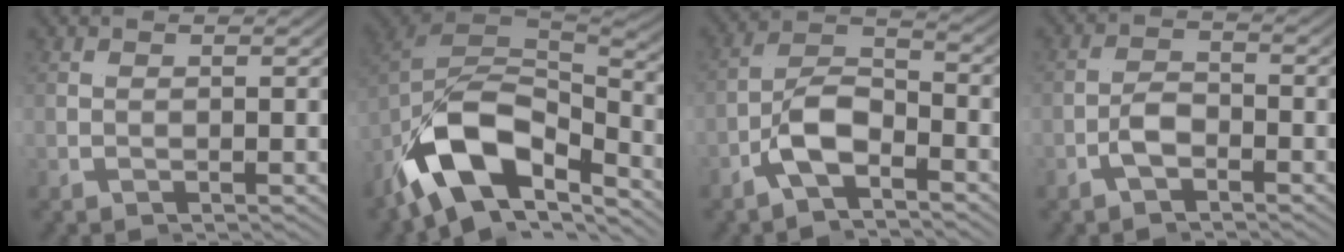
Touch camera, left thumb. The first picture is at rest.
{"total": 12.1, "force": [-2.8, 6.5, 9.8], "torque": [-0.203, -0.003, -0.042]}
{"total": 4.8, "force": [-3.4, 2.5, 2.2], "torque": [-0.059, 0.014, -0.073]}
{"total": 2.5, "force": [-2.3, 1.0, 0.0], "torque": [-0.008, 0.005, -0.044]}